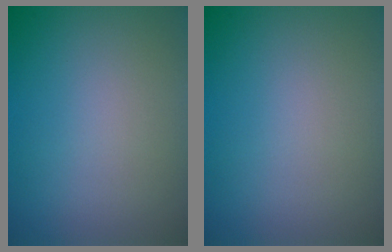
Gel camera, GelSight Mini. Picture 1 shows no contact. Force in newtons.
{"total": 0.0}